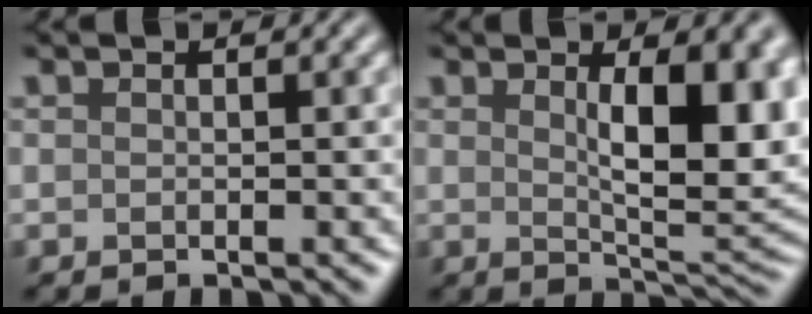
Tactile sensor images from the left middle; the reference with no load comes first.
{"total": 8.2, "force": [1.7, 2.5, 7.6], "torque": [-0.106, -0.001, 0.038]}